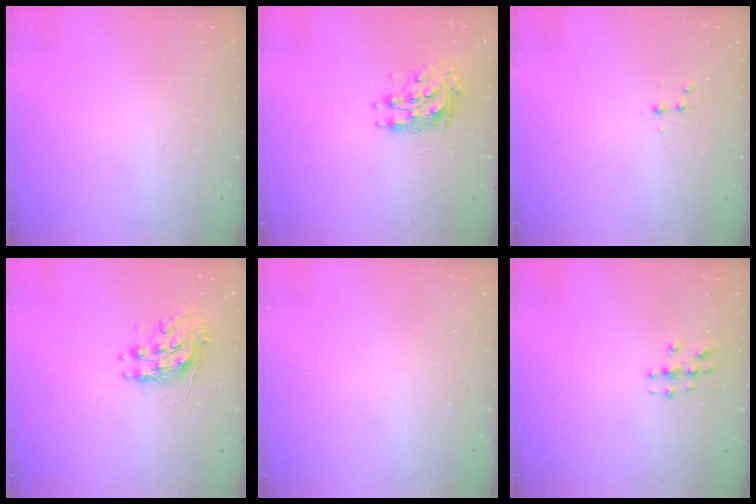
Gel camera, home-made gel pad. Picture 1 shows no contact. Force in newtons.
{"total": 8.7, "press": 8.7, "slide": 0.8}
{"total": 2.6, "press": 2.5, "slide": 0.8}
{"total": 9.2, "press": 9.2, "slide": 0.7}
{"total": 0.0}
{"total": 3.1, "press": 3.1, "slide": 0.2}